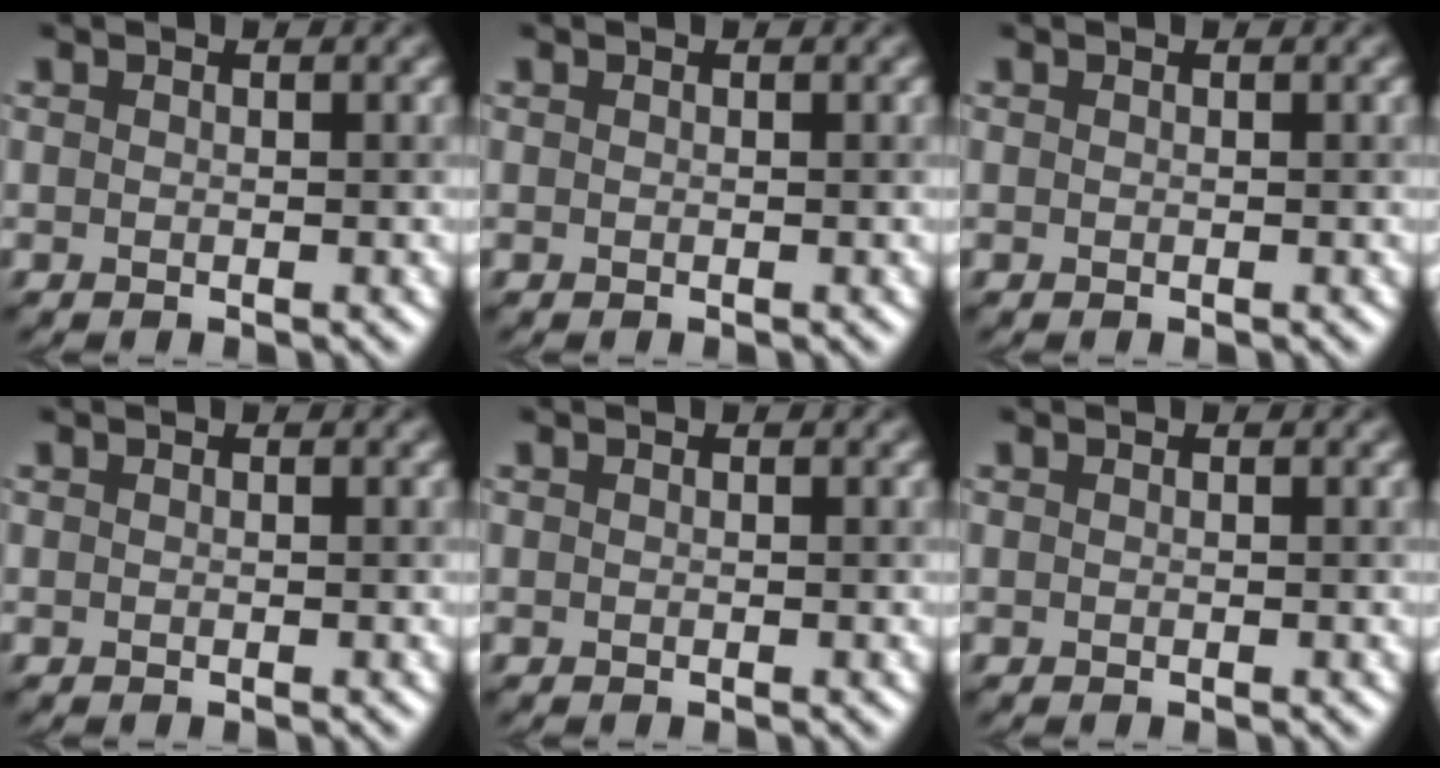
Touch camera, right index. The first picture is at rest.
{"total": 0.0}
{"total": 0.0}
{"total": 0.0}
{"total": 0.0}
{"total": 0.0}